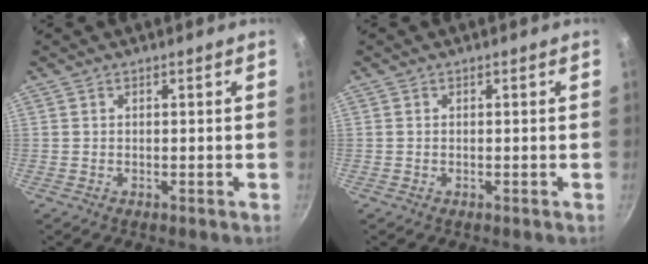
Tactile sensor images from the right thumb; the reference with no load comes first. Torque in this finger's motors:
{"motor_torque": [-0.15, -0.10, -0.24, -0.07, 0.05]}